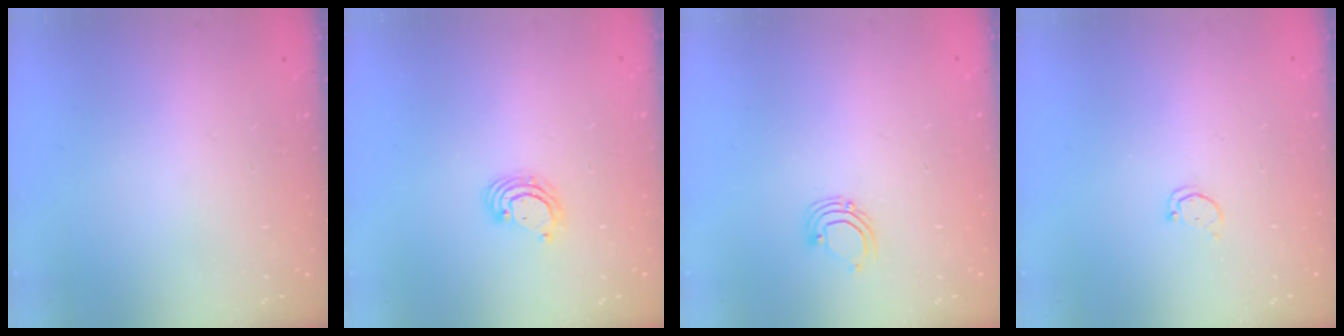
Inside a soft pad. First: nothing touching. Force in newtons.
{"total": 4.0, "press": 3.9, "slide": 0.2}
{"total": 3.4, "press": 3.4, "slide": 0.3}
{"total": 1.7, "press": 1.7, "slide": 0.2}